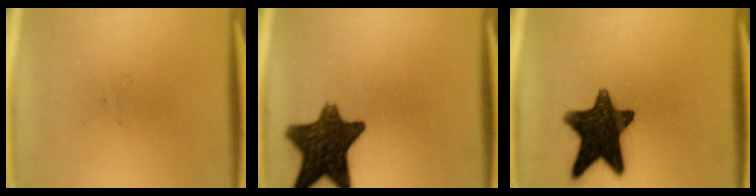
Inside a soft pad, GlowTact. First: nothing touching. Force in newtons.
{"total": 13.0}
{"total": 14.2}